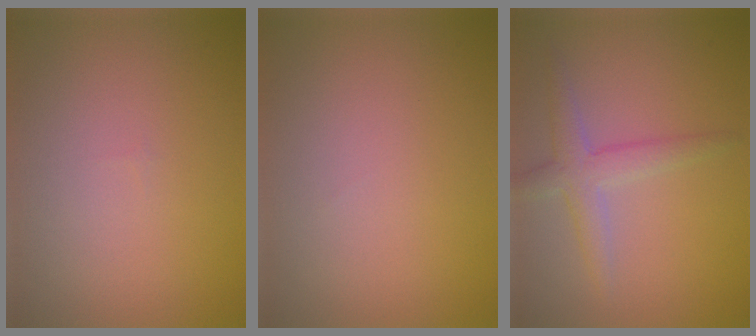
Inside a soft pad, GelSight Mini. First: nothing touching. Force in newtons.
{"total": 0.0}
{"total": 2.9, "press": 2.9, "slide": 0.2}